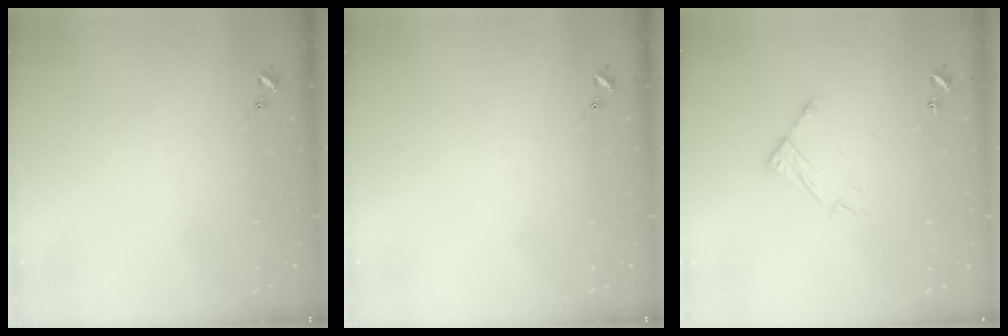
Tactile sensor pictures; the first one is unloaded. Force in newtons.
{"total": 0.0}
{"total": 8.1, "press": 8.1, "slide": 0.6}